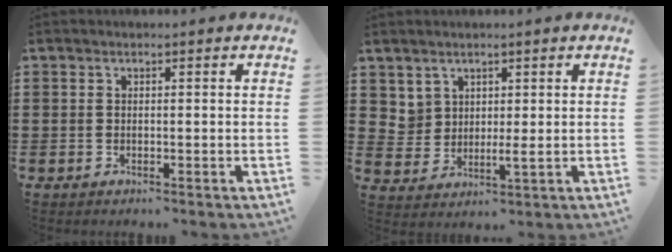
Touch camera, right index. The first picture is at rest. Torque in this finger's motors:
{"motor_torque": [0.40, 0.18, 0.09, 0.02]}